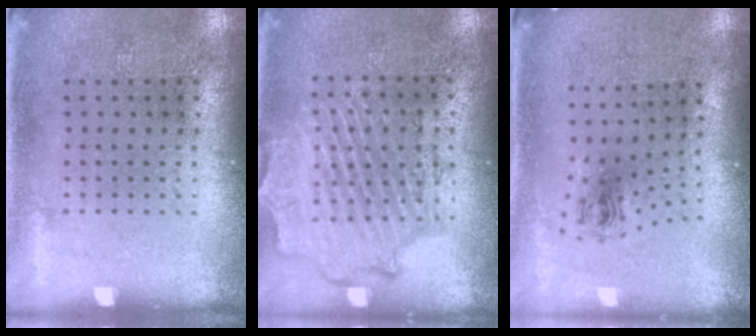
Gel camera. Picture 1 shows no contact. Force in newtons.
{"total": 2.1, "press": 2.1, "slide": 0.4}
{"total": 0.7, "press": 0.4, "slide": 0.6}